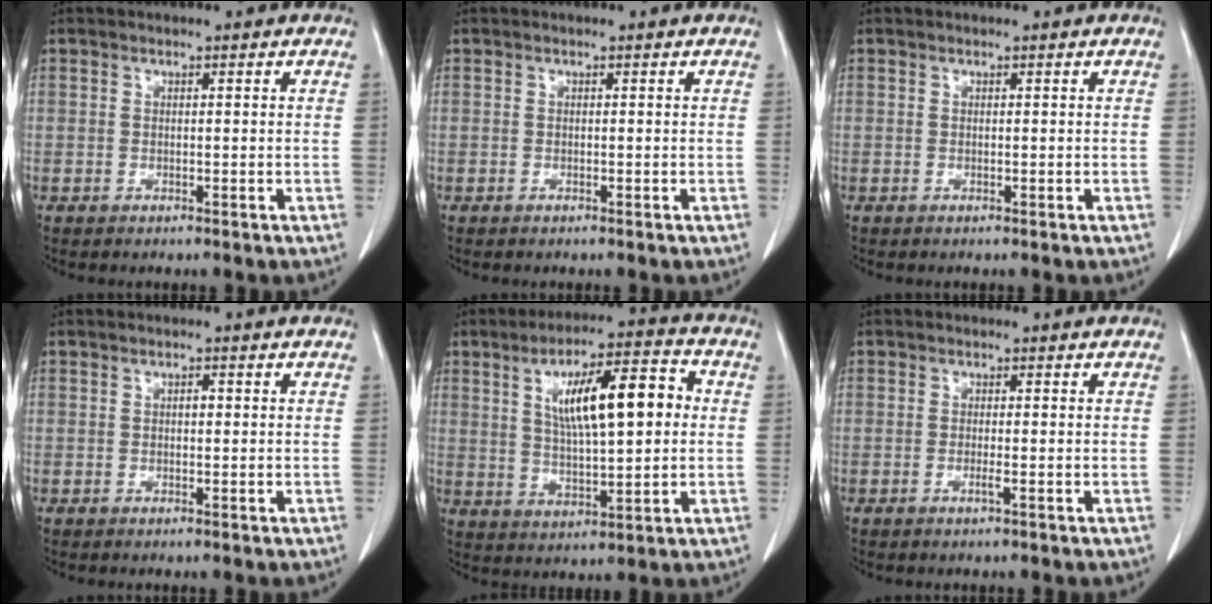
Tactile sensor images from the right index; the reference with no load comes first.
{"total": 0.0}
{"total": 0.0}
{"total": 1.4, "force": [0.1, 0.7, 1.1], "torque": [-0.023, 0.002, 0.001]}
{"total": 14.2, "force": [2.8, 3.9, 13.4], "torque": [-0.224, 0.026, 0.048]}
{"total": 1.5, "force": [-0.6, 0.3, 1.4], "torque": [-0.028, -0.001, -0.010]}